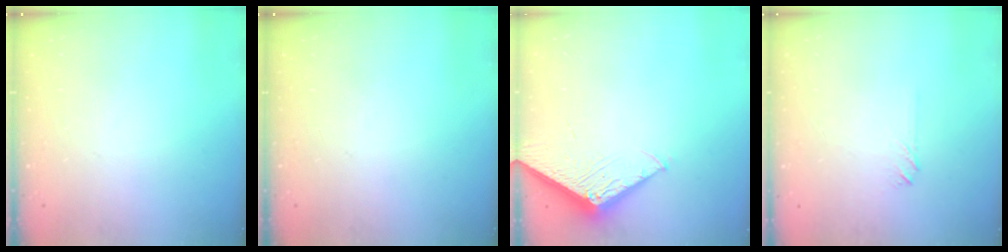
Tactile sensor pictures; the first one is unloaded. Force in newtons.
{"total": 0.0}
{"total": 6.1, "press": 6.1, "slide": 0.5}
{"total": 2.0, "press": 2.0, "slide": 0.3}